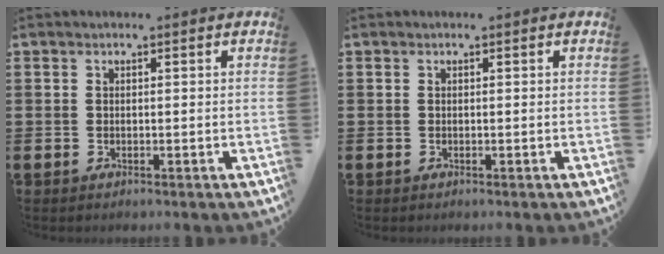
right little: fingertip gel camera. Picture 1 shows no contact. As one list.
[{"total": 0.0}]